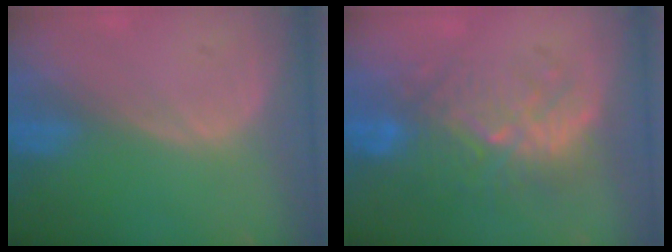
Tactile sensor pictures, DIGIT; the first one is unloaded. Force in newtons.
{"total": 9.6, "press": 9.0, "slide": 3.1}